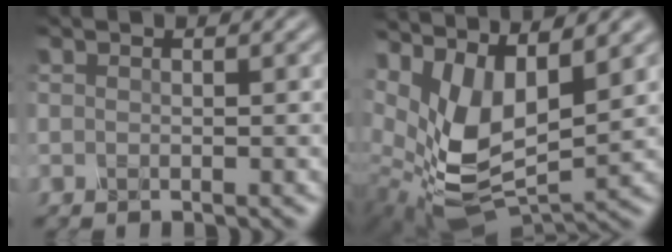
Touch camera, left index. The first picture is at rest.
{"total": 8.1, "force": [3.1, 4.0, 6.3], "torque": [-0.142, -0.010, 0.076]}